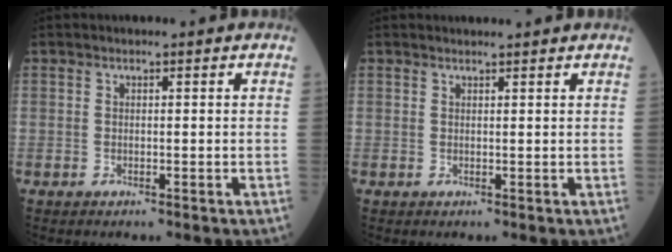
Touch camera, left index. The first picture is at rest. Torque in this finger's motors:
{"motor_torque": [0.49, -0.89, -0.26, 0.00]}